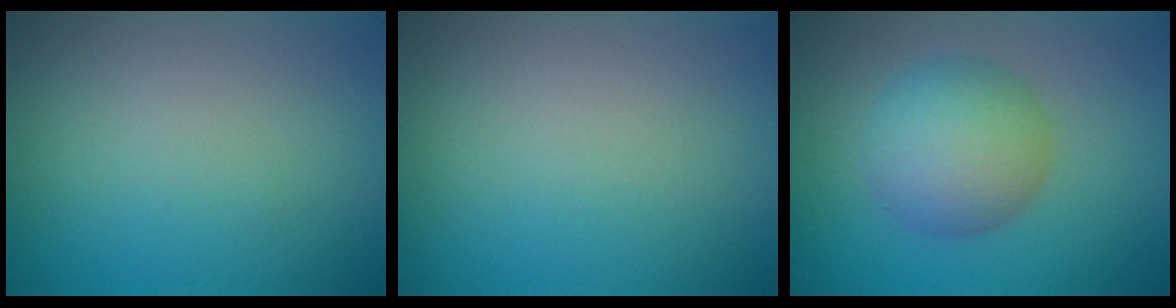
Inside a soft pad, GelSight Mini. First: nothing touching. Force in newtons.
{"total": 0.0}
{"total": 5.7, "press": 5.7, "slide": 0.2}